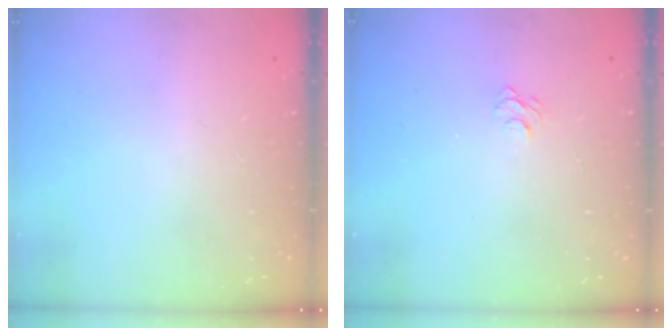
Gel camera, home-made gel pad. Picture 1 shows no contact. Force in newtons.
{"total": 3.5, "press": 3.5, "slide": 0.3}